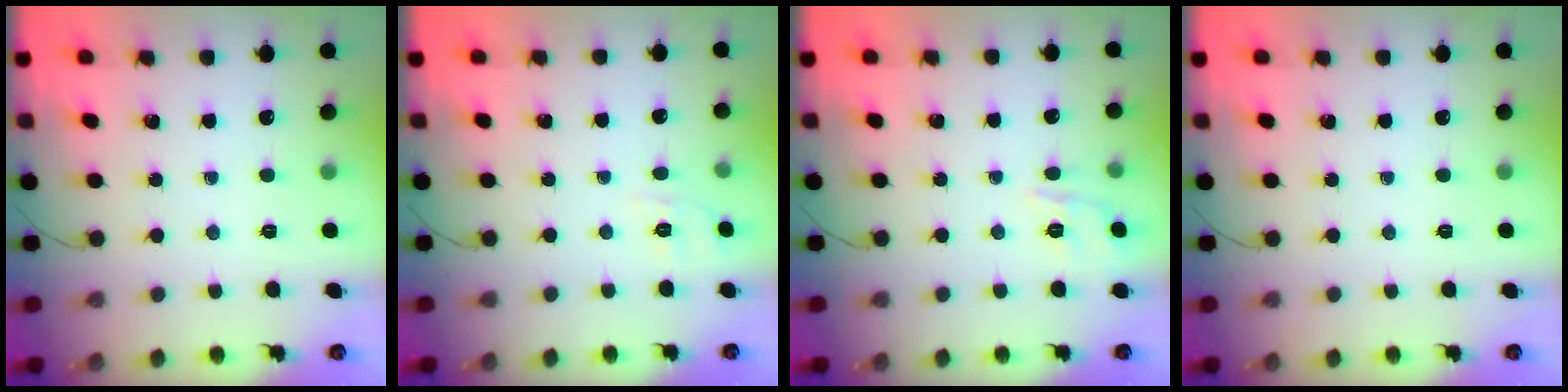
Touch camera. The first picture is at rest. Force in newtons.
{"total": 5.3, "press": 4.8, "slide": 2.2}
{"total": 6.0, "press": 5.9, "slide": 1.4}
{"total": 0.0}